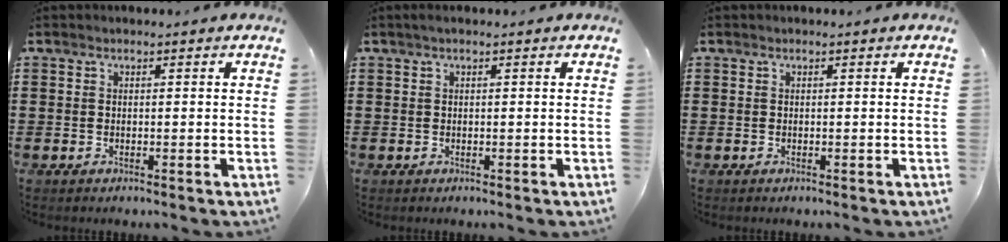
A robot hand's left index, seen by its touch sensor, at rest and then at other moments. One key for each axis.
{"total": 0.5, "fx": 0.1, "fy": 0.0, "fz": 0.5, "tx": -0.007, "ty": -0.001, "tz": 0.003}
{"total": 0.0}